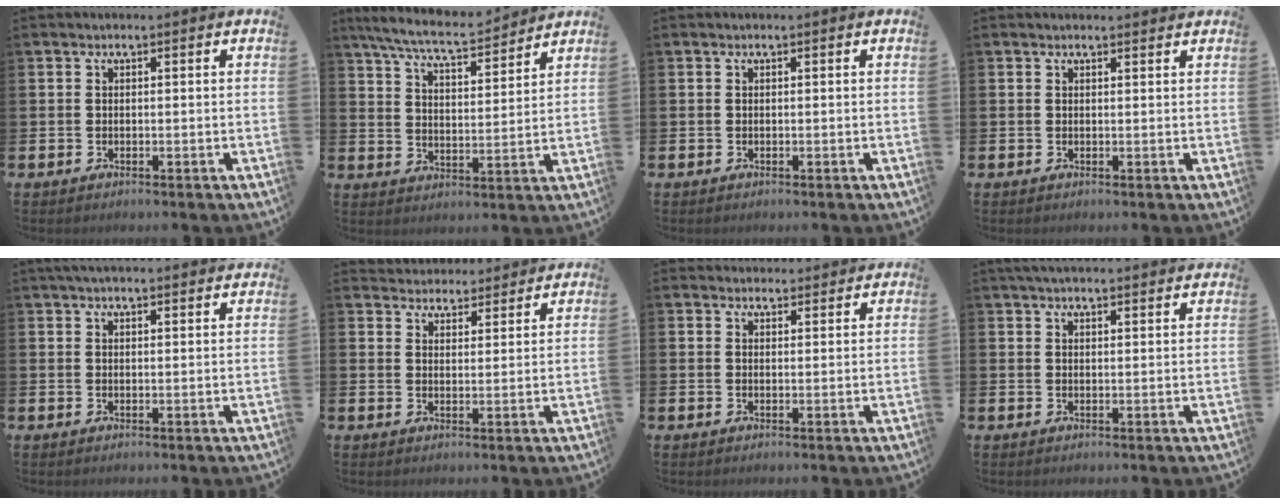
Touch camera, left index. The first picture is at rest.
{"total": 7.6, "force": [7.1, 0.7, 2.6], "torque": [-0.074, -0.039, 0.125]}
{"total": 0.0}
{"total": 0.8, "force": [0.8, 0.1, 0.2], "torque": [0.010, -0.004, 0.011]}
{"total": 2.4, "force": [2.3, 0.1, 0.7], "torque": [-0.016, -0.004, 0.041]}
{"total": 3.7, "force": [3.6, 0.8, -0.6], "torque": [0.000, -0.022, 0.065]}
{"total": 2.3, "force": [2.2, 0.6, -0.2], "torque": [0.009, -0.010, 0.039]}
{"total": 3.0, "force": [2.9, 0.2, 0.7], "torque": [-0.018, -0.006, 0.053]}